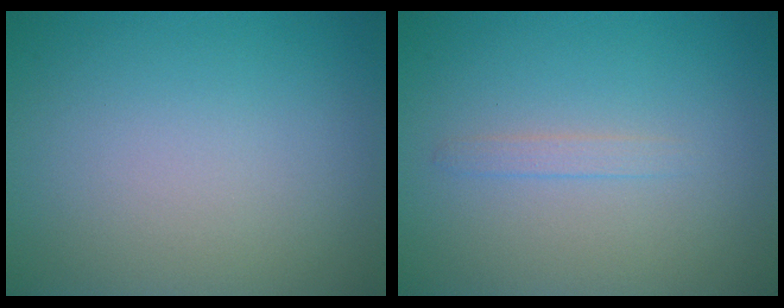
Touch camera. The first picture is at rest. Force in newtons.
{"total": 0.9, "press": 0.9, "slide": 0.1}